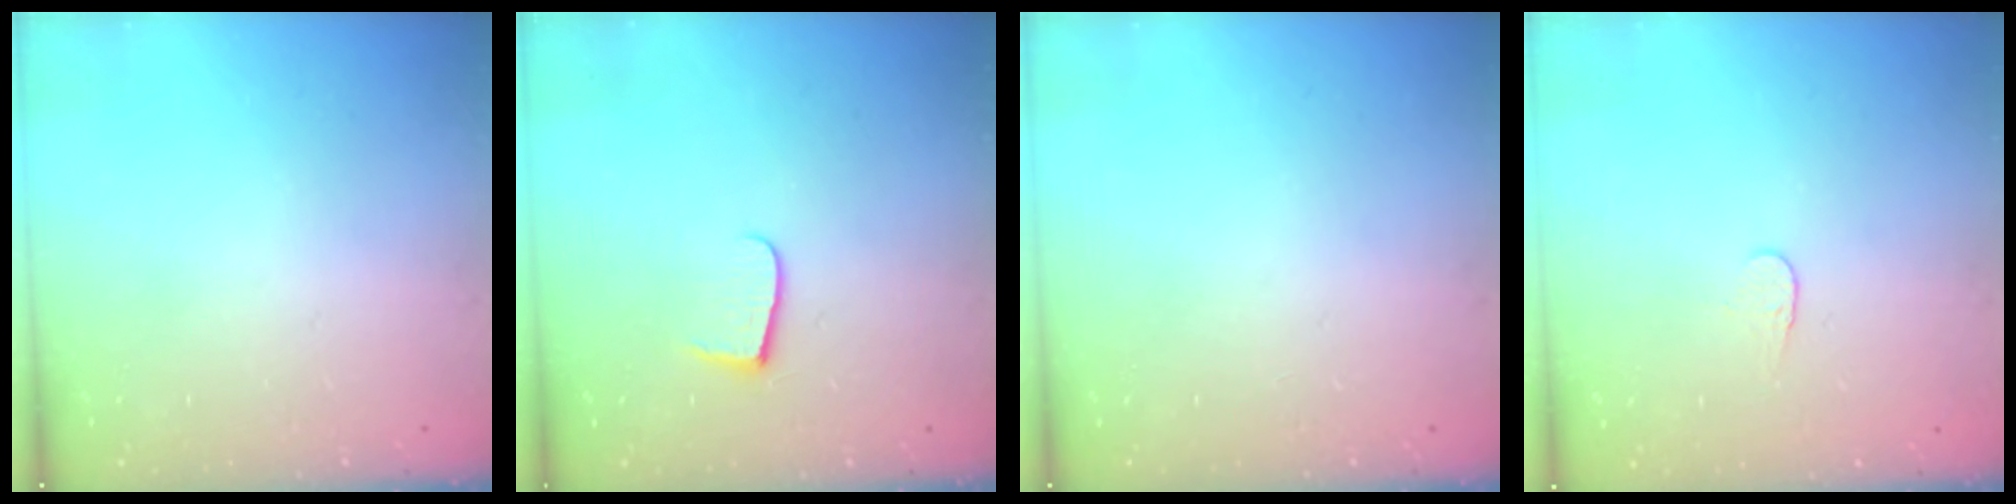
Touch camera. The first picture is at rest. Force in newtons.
{"total": 6.2, "press": 6.2, "slide": 0.6}
{"total": 0.0}
{"total": 3.8, "press": 3.8, "slide": 0.3}